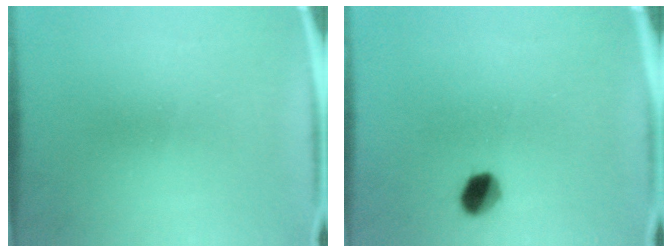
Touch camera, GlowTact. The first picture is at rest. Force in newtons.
{"total": 4.6}